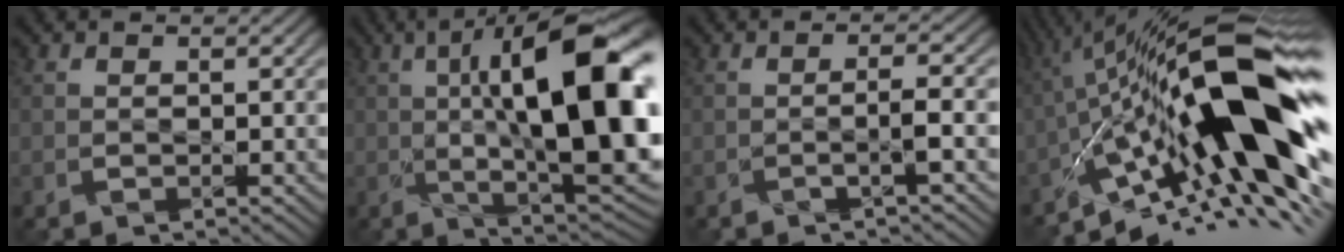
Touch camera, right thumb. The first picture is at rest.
{"total": 18.0, "force": [0.8, 6.1, 16.9], "torque": [-0.247, 0.017, 0.009]}
{"total": 2.0, "force": [-0.9, 0.1, 1.8], "torque": [-0.023, 0.010, -0.030]}
{"total": 17.7, "force": [-2.7, 5.1, 16.8], "torque": [-0.247, 0.031, -0.070]}